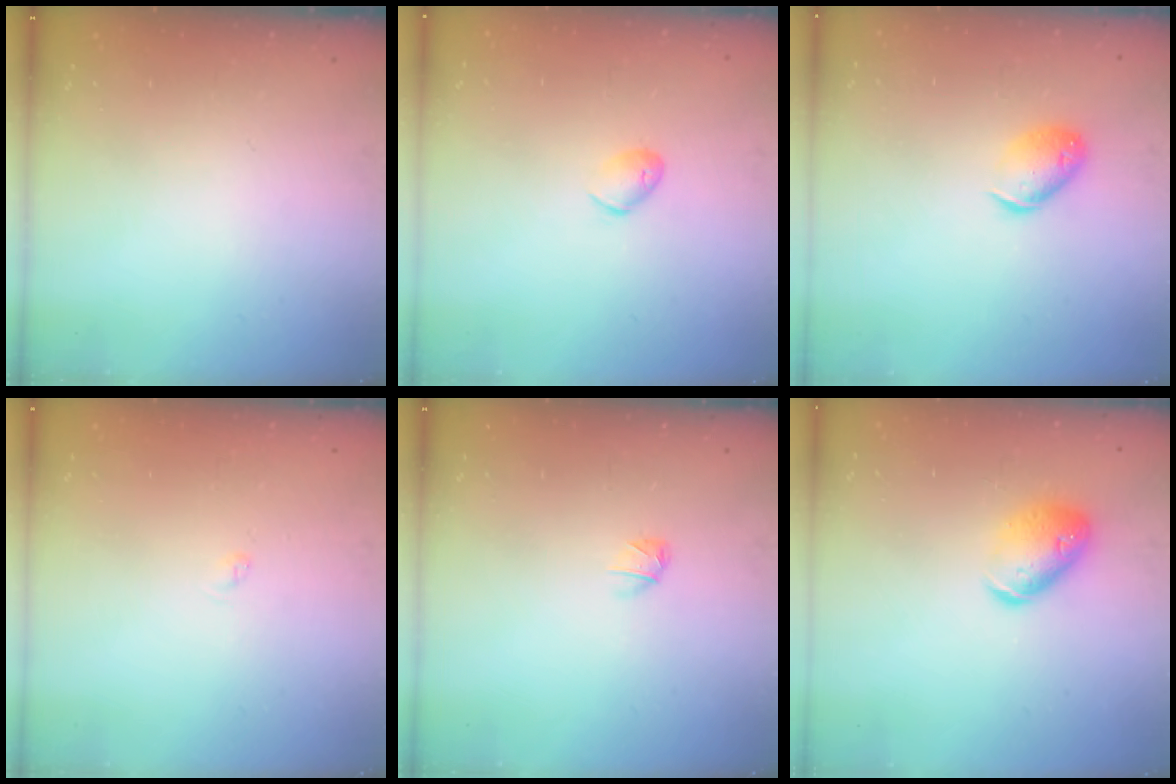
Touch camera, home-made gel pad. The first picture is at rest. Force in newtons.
{"total": 5.9, "press": 5.8, "slide": 0.7}
{"total": 10.7, "press": 10.6, "slide": 1.6}
{"total": 1.9, "press": 1.9, "slide": 0.3}
{"total": 2.6, "press": 2.5, "slide": 0.6}
{"total": 12.5, "press": 12.3, "slide": 2.2}